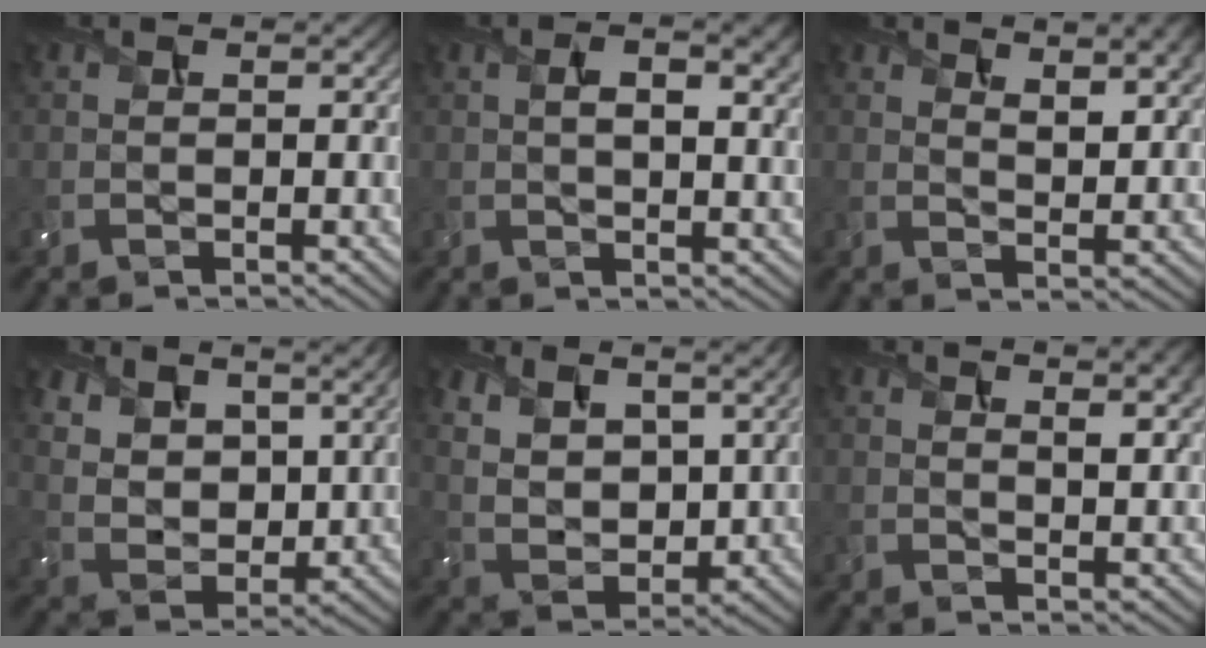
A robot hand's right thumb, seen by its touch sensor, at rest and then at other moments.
{"total": 6.2, "force": [1.7, 2.5, 5.3], "torque": [-0.087, 0.001, 0.029]}
{"total": 6.6, "force": [4.0, 2.3, 4.7], "torque": [-0.076, -0.002, 0.068]}
{"total": 11.6, "force": [8.2, 5.9, 5.9], "torque": [-0.154, -0.021, 0.143]}
{"total": 11.0, "force": [6.6, 5.6, 6.8], "torque": [-0.161, -0.004, 0.118]}
{"total": 4.8, "force": [2.6, 1.5, 3.8], "torque": [-0.057, 0.002, 0.046]}